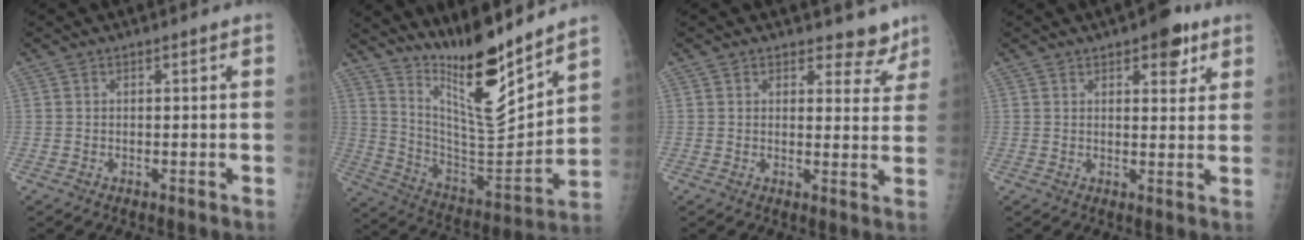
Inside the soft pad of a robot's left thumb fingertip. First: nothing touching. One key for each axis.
{"total": 18.2, "fx": 14.6, "fy": 2.5, "fz": 10.6, "tx": -0.141, "ty": -0.107, "tz": 0.266}
{"total": 5.3, "fx": 4.6, "fy": 2.6, "fz": 1.0, "tx": 0.022, "ty": -0.032, "tz": 0.050}
{"total": 6.5, "fx": 3.7, "fy": 2.9, "fz": 4.4, "tx": -0.032, "ty": -0.013, "tz": 0.042}